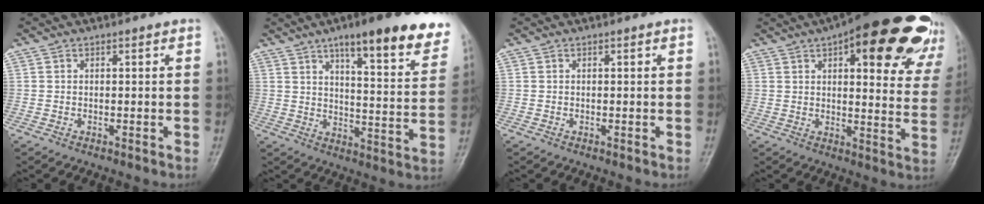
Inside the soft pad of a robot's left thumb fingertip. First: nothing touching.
{"total": 19.3, "force": [12.5, 4.6, 13.9], "torque": [-0.153, -0.050, 0.168]}
{"total": 0.0}
{"total": 26.8, "force": [15.5, 9.0, 19.9], "torque": [-0.224, -0.031, 0.185]}